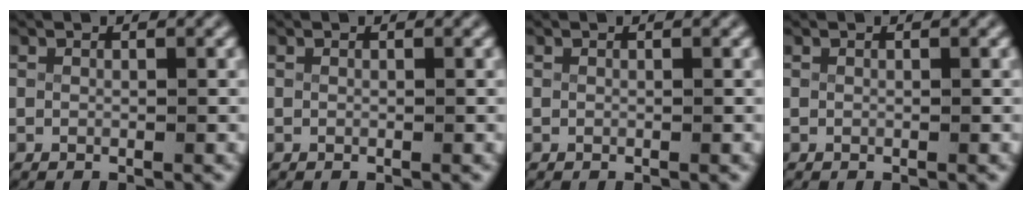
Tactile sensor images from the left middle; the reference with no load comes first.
{"total": 0.0}
{"total": 0.0}
{"total": 0.0}